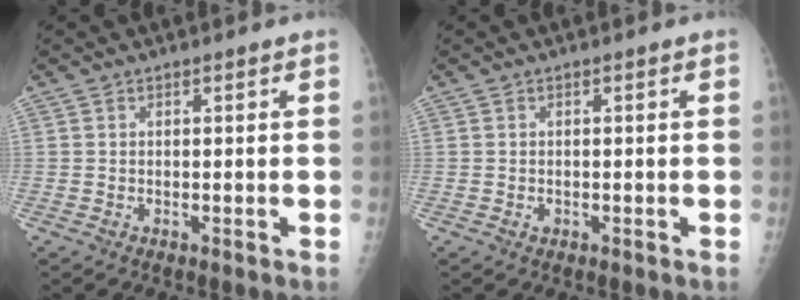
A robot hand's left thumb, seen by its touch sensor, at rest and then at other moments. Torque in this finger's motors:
{"motor_torque": [-0.24, -0.01, 0.03, 0.00, 0.00]}